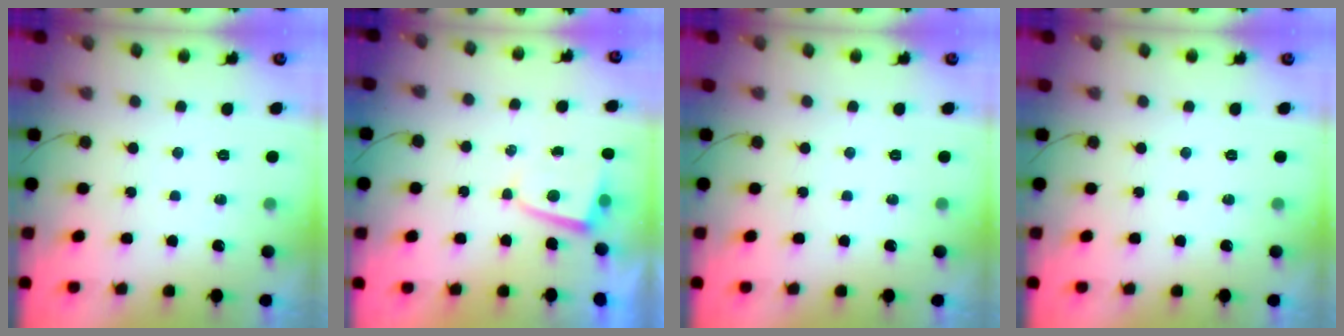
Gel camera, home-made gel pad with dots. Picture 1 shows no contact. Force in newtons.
{"total": 1.6, "press": 1.6, "slide": 0.3}
{"total": 0.0}
{"total": 0.0}